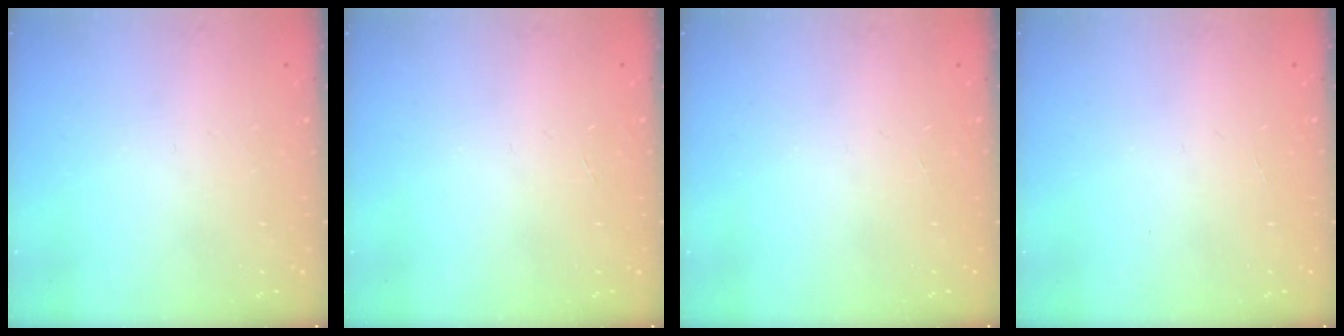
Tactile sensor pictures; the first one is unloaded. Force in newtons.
{"total": 0.0}
{"total": 0.0}
{"total": 0.0}